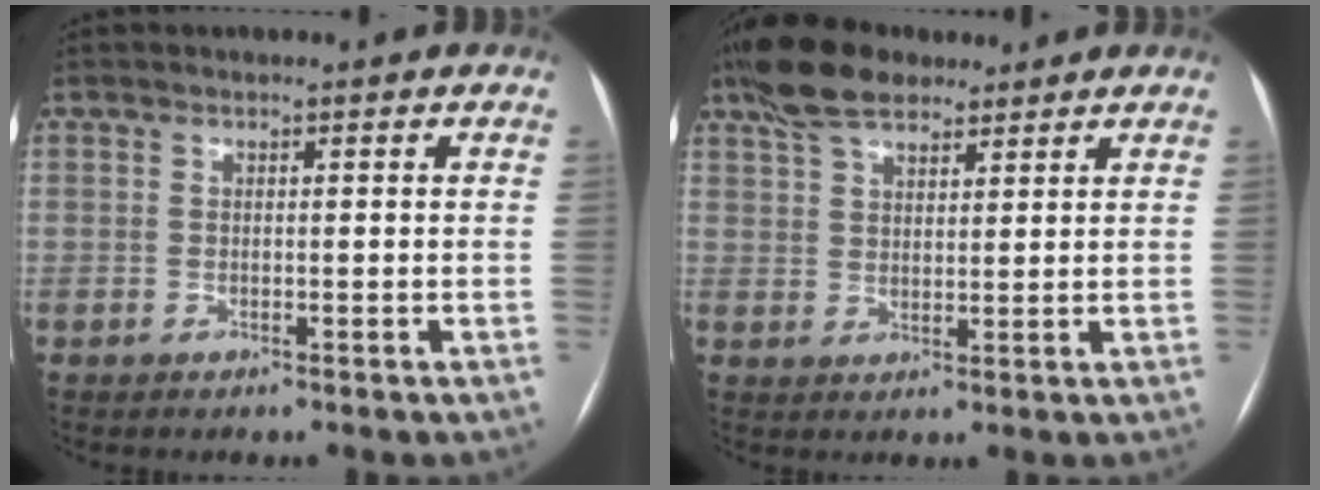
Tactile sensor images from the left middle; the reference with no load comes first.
{"total": 8.5, "force": [6.5, 3.4, 4.3], "torque": [-0.087, 0.026, 0.119]}